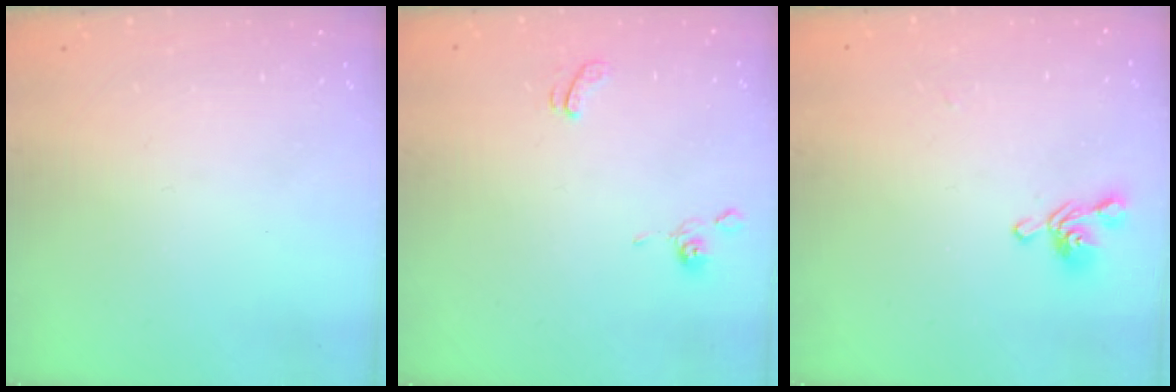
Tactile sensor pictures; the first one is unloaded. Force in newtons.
{"total": 1.7, "press": 1.6, "slide": 0.3}
{"total": 2.7, "press": 2.6, "slide": 0.6}